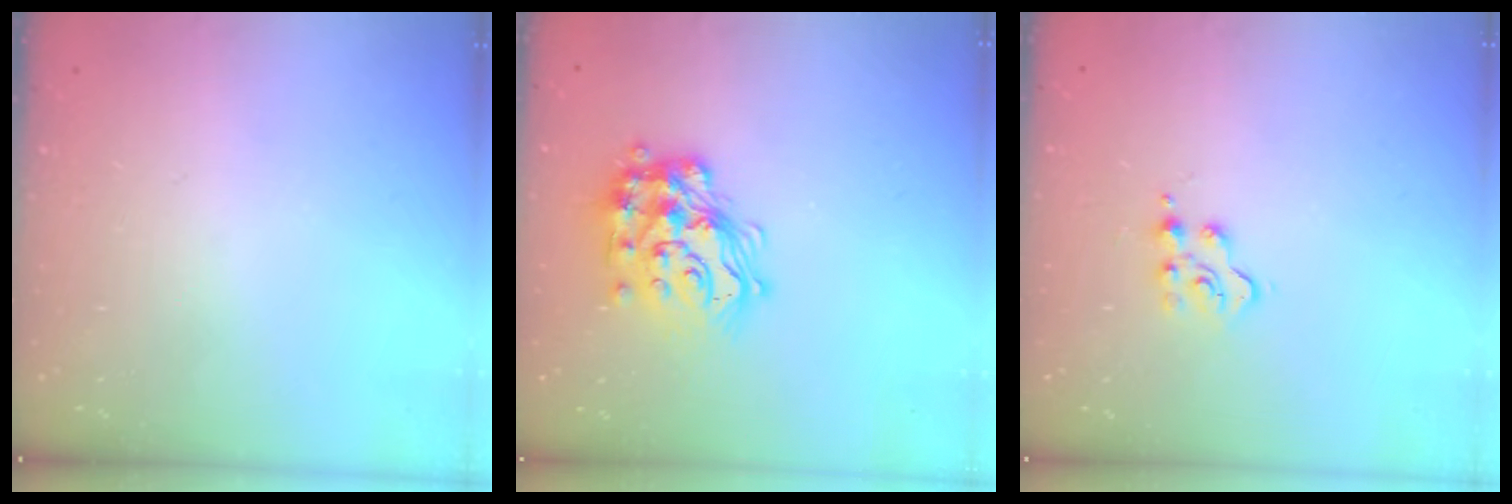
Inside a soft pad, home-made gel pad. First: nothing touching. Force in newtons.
{"total": 18.7, "press": 18.7, "slide": 1.1}
{"total": 4.5, "press": 4.5, "slide": 0.4}